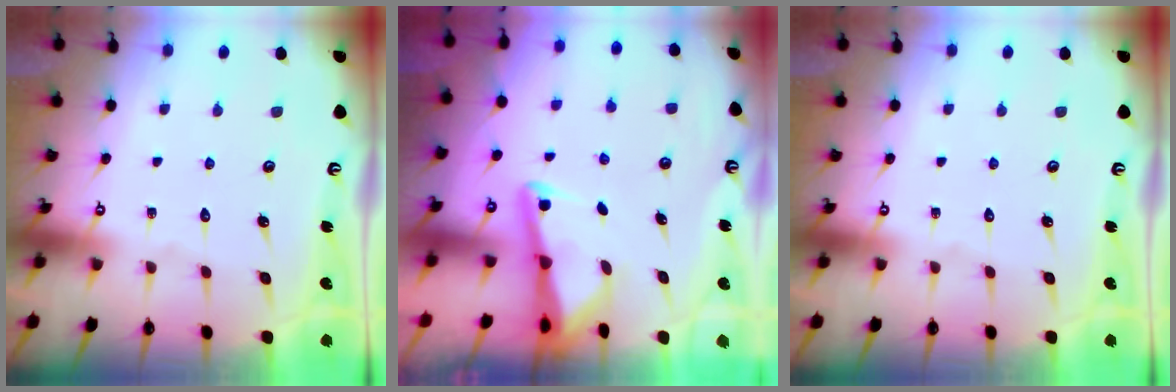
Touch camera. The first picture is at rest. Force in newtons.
{"total": 3.0, "press": 3.0, "slide": 0.3}
{"total": 0.0}